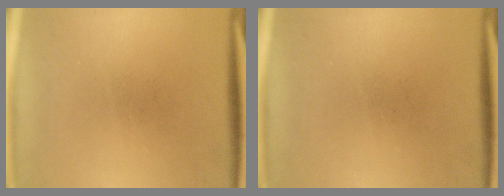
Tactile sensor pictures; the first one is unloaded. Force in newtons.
{"total": 0.0}